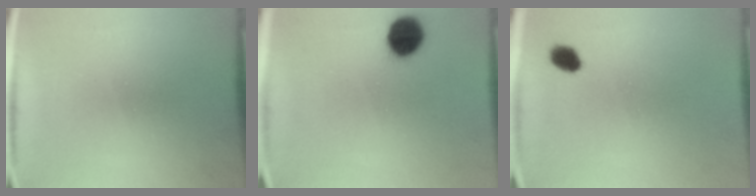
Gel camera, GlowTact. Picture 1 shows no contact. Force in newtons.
{"total": 8.6}
{"total": 3.2}